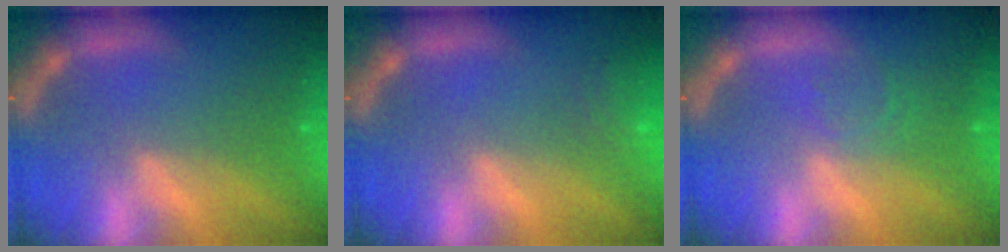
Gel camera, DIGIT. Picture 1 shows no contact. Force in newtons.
{"total": 3.0}
{"total": 1.9}